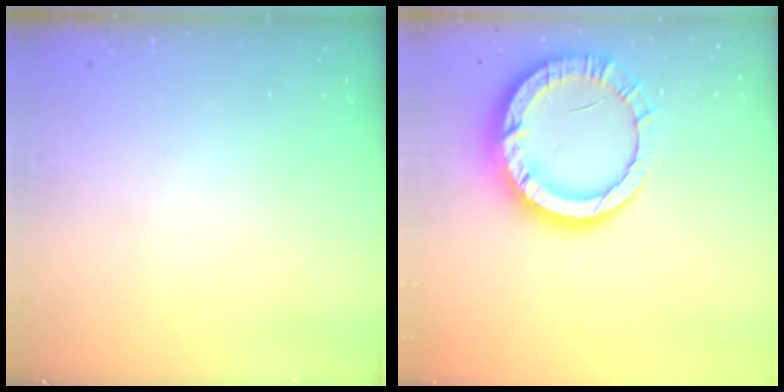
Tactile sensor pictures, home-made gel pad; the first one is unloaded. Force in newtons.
{"total": 15.6, "press": 15.5, "slide": 1.6}